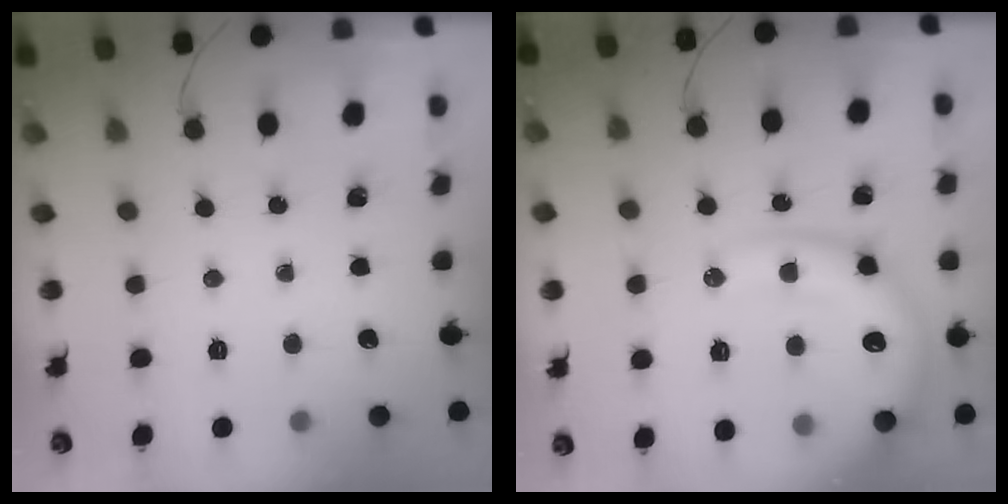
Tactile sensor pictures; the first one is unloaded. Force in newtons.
{"total": 15.4, "press": 15.1, "slide": 2.5}